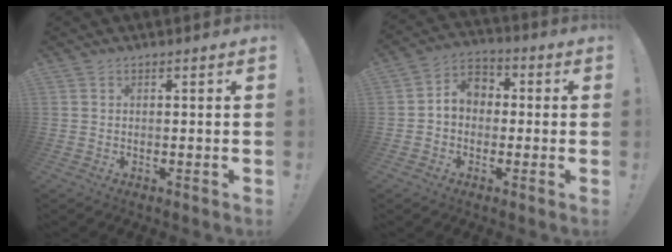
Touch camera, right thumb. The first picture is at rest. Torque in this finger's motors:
{"motor_torque": [0.33, 0.33, 0.00, 0.00, 0.00]}